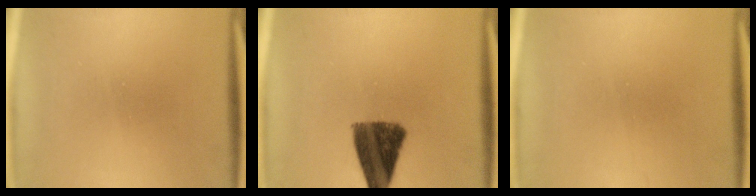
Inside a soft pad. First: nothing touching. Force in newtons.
{"total": 11.0}
{"total": 1.1}